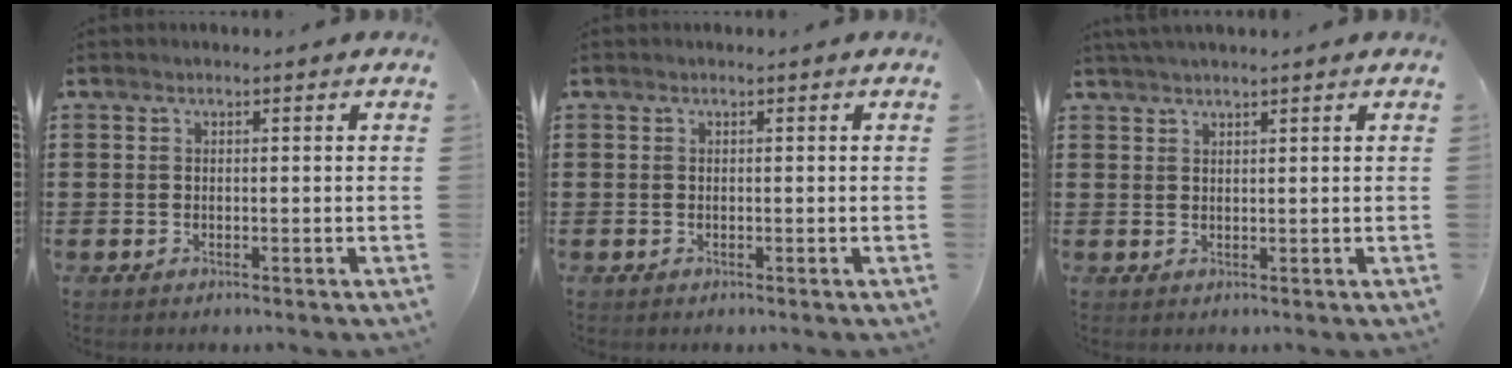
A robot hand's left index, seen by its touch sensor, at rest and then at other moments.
{"total": 0.0}
{"total": 1.6, "force": [1.4, -0.2, 0.6], "torque": [-0.013, 0.000, 0.028]}